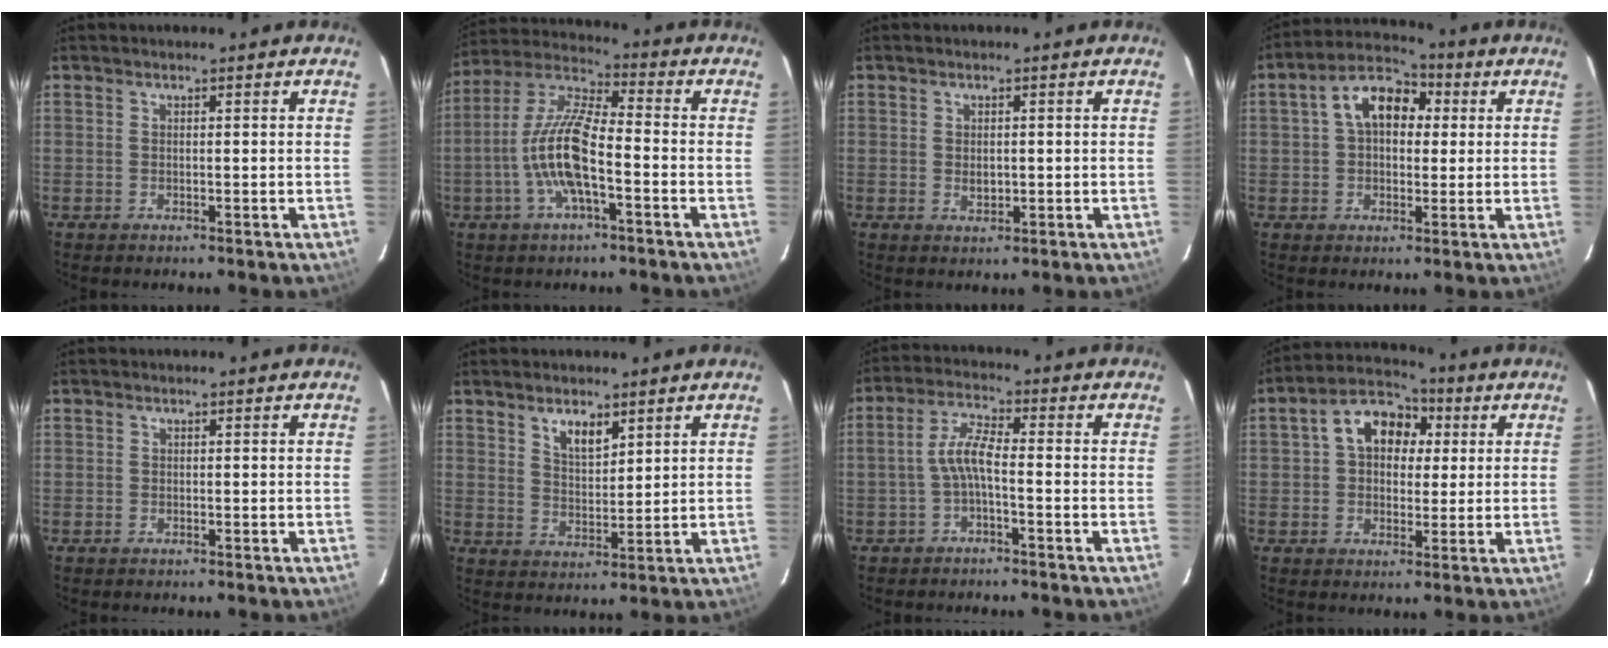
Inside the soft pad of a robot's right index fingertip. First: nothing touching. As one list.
[{"total": 12.9, "force": [-3.8, 3.5, 11.9], "torque": [-0.247, 0.003, -0.076]}, {"total": 2.2, "force": [-0.1, 1.6, 1.5], "torque": [-0.022, -0.002, 0.001]}, {"total": 10.1, "force": [2.3, 6.7, 7.2], "torque": [-0.125, 0.041, 0.035]}, {"total": 0.5, "force": [-0.2, 0.5, -0.1], "torque": [0.000, 0.001, -0.004]}, {"total": 5.1, "force": [3.4, 2.2, 3.1], "torque": [-0.053, 0.001, 0.065]}, {"total": 4.7, "force": [-1.6, 1.0, 4.3], "torque": [-0.096, 0.014, -0.034]}, {"total": 10.2, "force": [2.5, 7.4, 6.5], "torque": [-0.117, 0.039, 0.037]}]